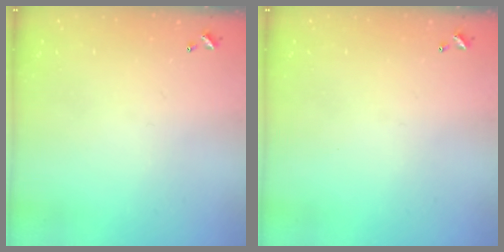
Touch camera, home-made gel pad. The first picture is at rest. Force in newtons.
{"total": 0.0}